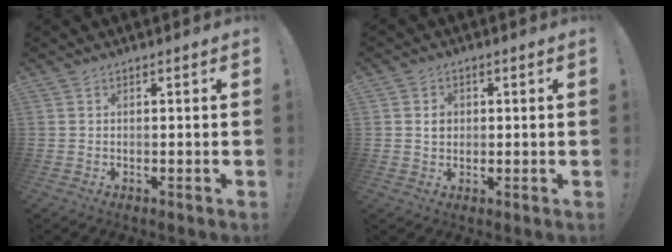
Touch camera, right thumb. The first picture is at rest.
{"total": 3.4, "force": [0.6, 3.1, 1.4], "torque": [-0.006, -0.004, 0.006]}